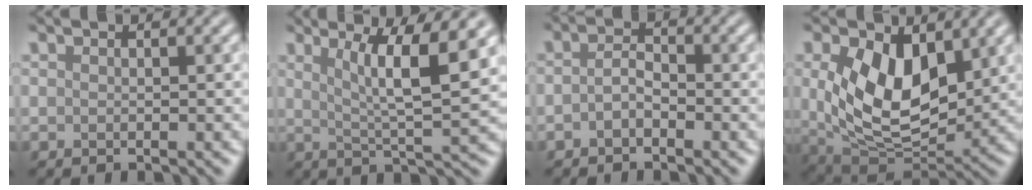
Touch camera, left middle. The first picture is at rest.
{"total": 6.7, "force": [2.7, 1.1, 6.1], "torque": [-0.090, 0.000, 0.048]}
{"total": 1.2, "force": [-0.7, 0.5, 0.9], "torque": [-0.022, 0.008, -0.015]}
{"total": 9.1, "force": [2.0, 5.4, 7.1], "torque": [-0.145, -0.012, 0.043]}